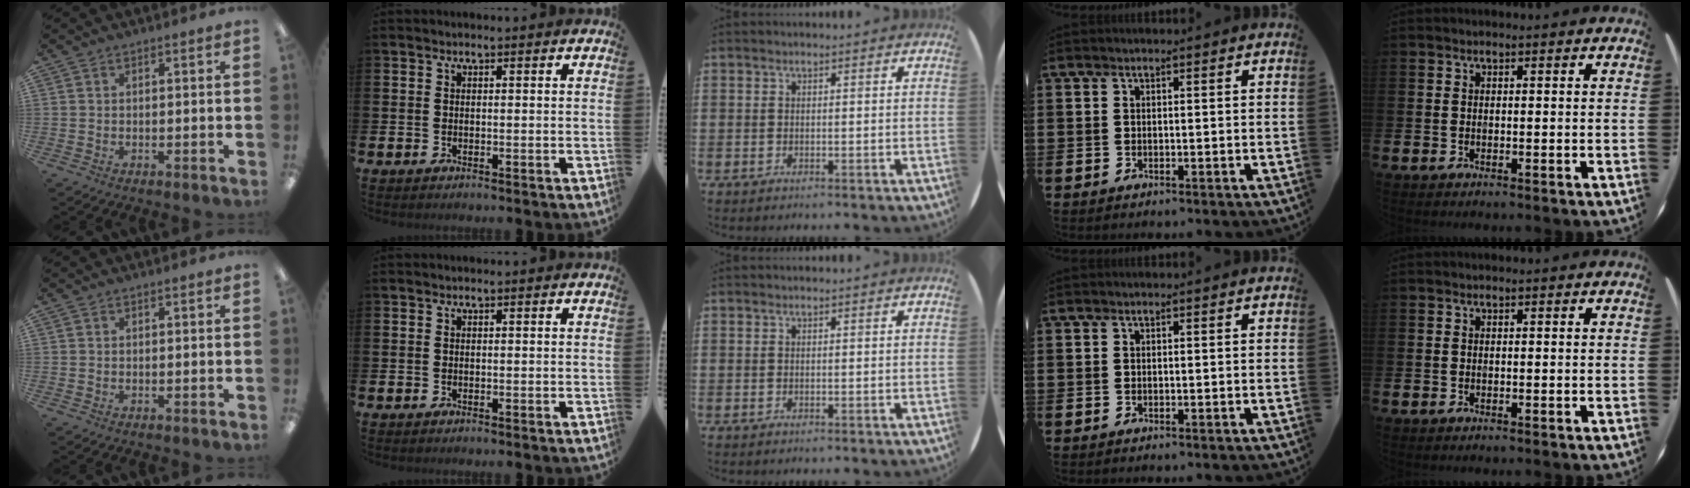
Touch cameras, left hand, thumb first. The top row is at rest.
{}